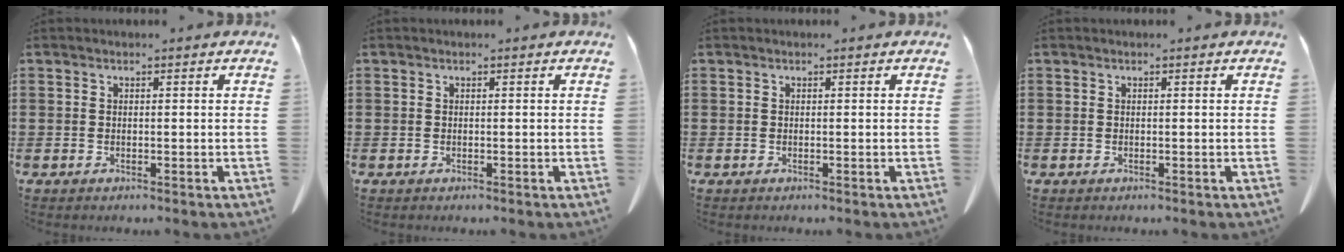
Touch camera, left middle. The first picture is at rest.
{"total": 0.0}
{"total": 0.0}
{"total": 0.0}